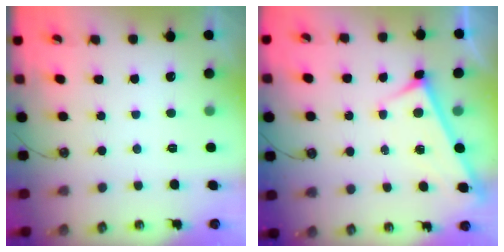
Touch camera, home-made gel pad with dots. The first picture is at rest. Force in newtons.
{"total": 3.2, "press": 3.2, "slide": 0.3}